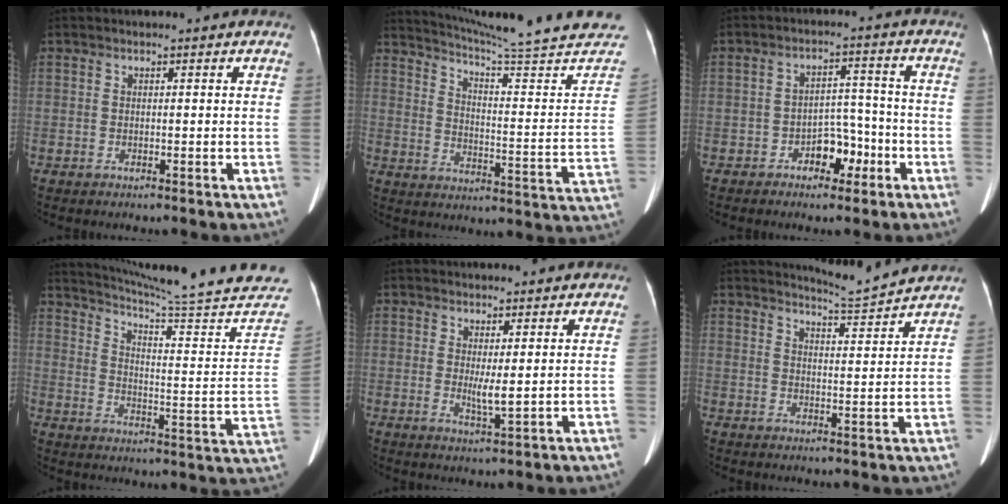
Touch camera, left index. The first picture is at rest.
{"total": 25.9, "force": [23.7, -1.3, 10.2], "torque": [-0.160, -0.112, 0.297]}
{"total": 5.4, "force": [-3.1, 3.1, 3.1], "torque": [-0.046, 0.020, -0.048]}
{"total": 26.5, "force": [24.2, -1.5, 10.7], "torque": [-0.172, -0.116, 0.304]}
{"total": 2.9, "force": [0.5, 0.2, 2.8], "torque": [-0.056, -0.010, 0.015]}
{"total": 5.6, "force": [5.3, -1.7, -0.1], "torque": [-0.015, -0.026, 0.083]}